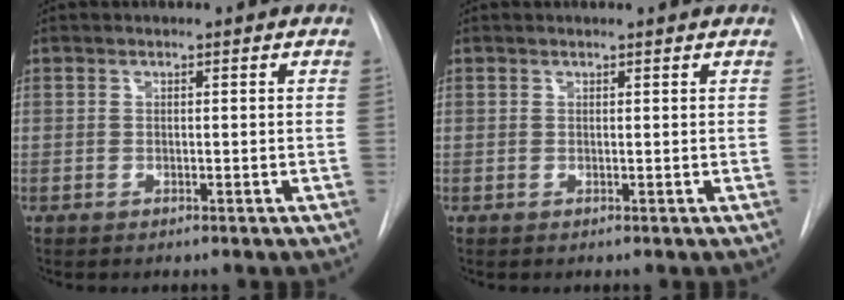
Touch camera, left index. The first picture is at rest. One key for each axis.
{"total": 0.9, "fx": 0.9, "fy": 0.0, "fz": 0.1, "tx": -0.007, "ty": 0.005, "tz": 0.008}